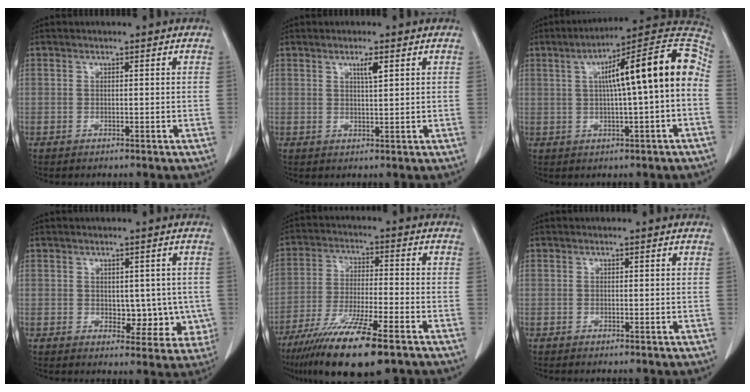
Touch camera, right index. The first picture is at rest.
{"total": 2.3, "force": [1.1, 0.1, 2.0], "torque": [-0.036, -0.003, 0.020]}
{"total": 15.8, "force": [1.5, 1.4, 15.7], "torque": [-0.223, 0.043, 0.018]}
{"total": 5.7, "force": [-0.1, 3.8, 4.3], "torque": [-0.028, 0.006, 0.012]}
{"total": 14.8, "force": [-9.8, 1.6, 11.0], "torque": [-0.208, -0.041, -0.171]}
{"total": 0.0}